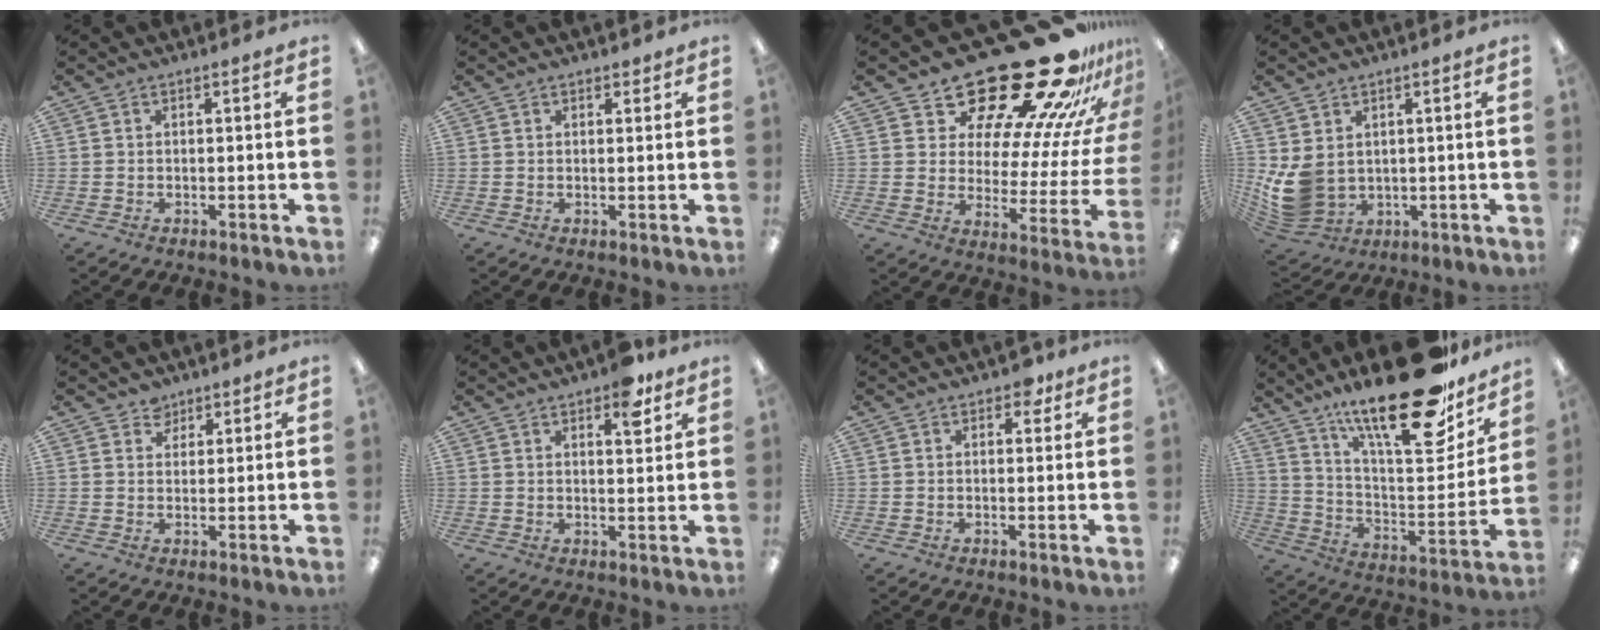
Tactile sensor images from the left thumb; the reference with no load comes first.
{"total": 1.1, "force": [0.8, 0.7, 0.2], "torque": [0.004, -0.002, 0.014]}
{"total": 27.4, "force": [22.1, 9.8, 13.0], "torque": [-0.165, -0.178, 0.378]}
{"total": 9.4, "force": [1.2, 7.6, 5.4], "torque": [-0.133, -0.014, 0.028]}
{"total": 3.0, "force": [2.3, 2.0, 0.1], "torque": [0.008, -0.009, 0.041]}
{"total": 6.5, "force": [4.4, 2.7, 3.9], "torque": [-0.040, -0.021, 0.071]}
{"total": 3.3, "force": [1.8, 2.1, 1.7], "torque": [-0.013, -0.002, 0.028]}
{"total": 27.2, "force": [19.8, 8.0, 16.9], "torque": [-0.256, -0.127, 0.327]}